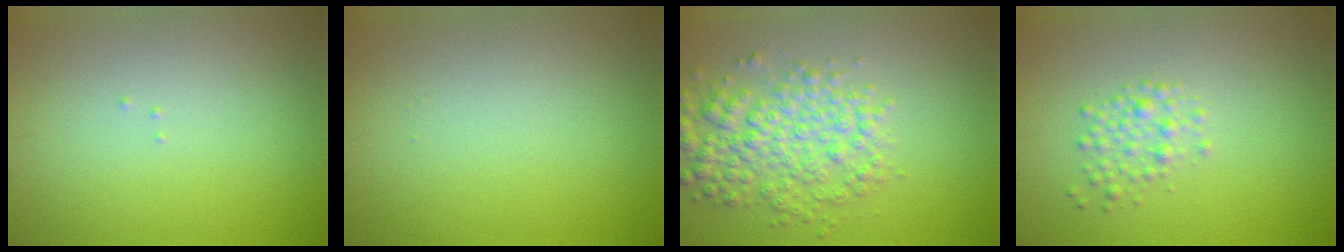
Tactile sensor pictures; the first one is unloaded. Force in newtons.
{"total": 0.0}
{"total": 5.1, "press": 5.1, "slide": 0.2}
{"total": 1.8, "press": 1.8, "slide": 0.0}